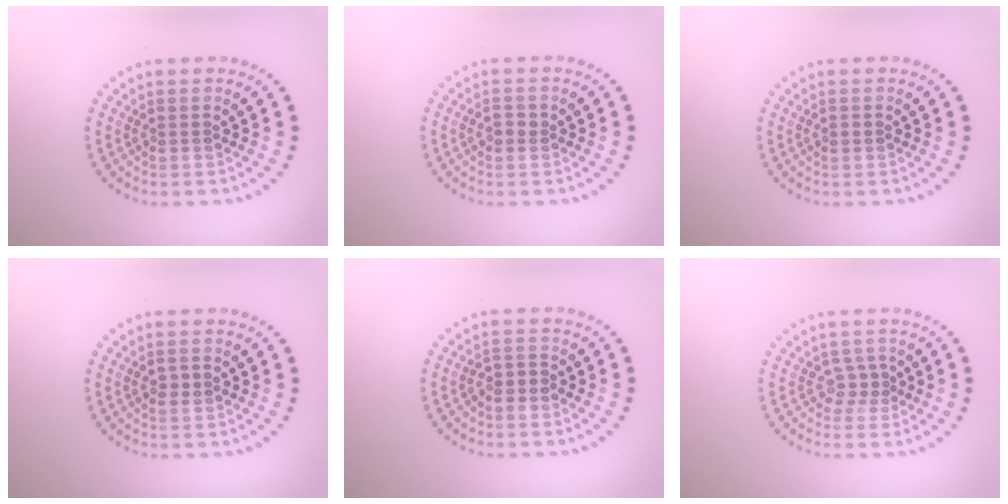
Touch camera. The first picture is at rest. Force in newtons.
{"total": 1.3, "press": 1.3, "slide": 0.1}
{"total": 0.7, "press": 0.7, "slide": 0.0}
{"total": 1.0, "press": 1.0, "slide": 0.1}
{"total": 1.7, "press": 1.3, "slide": 1.1}
{"total": 1.4, "press": 1.0, "slide": 1.1}